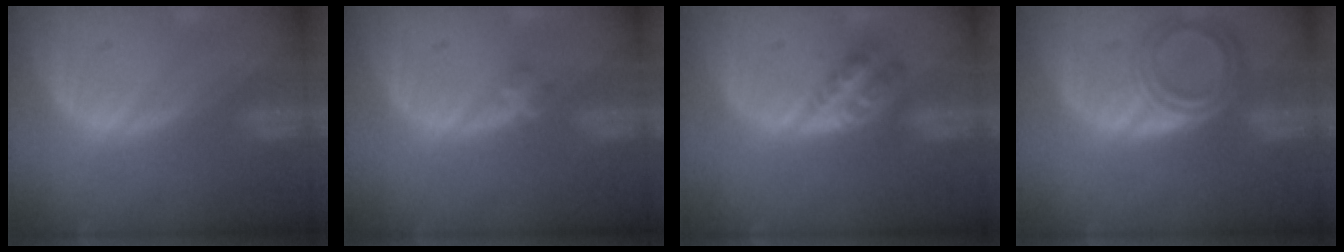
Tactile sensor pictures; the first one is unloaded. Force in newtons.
{"total": 1.2, "press": 1.2, "slide": 0.2}
{"total": 4.8, "press": 4.3, "slide": 2.0}
{"total": 6.5, "press": 5.9, "slide": 2.8}